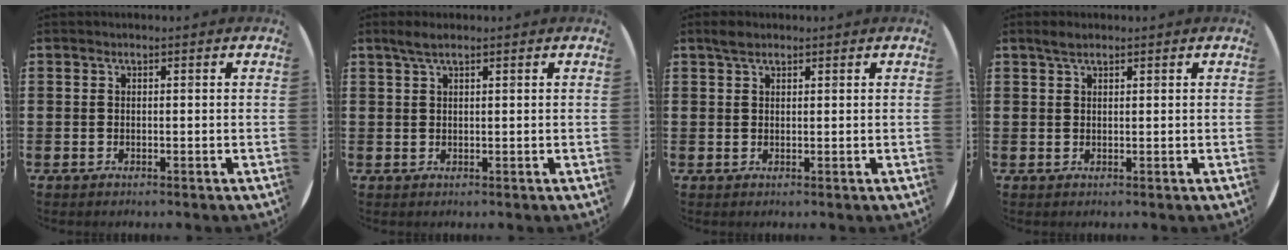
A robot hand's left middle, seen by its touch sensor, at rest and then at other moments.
{"total": 1.9, "force": [1.4, 0.2, 1.2], "torque": [-0.026, 0.004, 0.024]}
{"total": 1.7, "force": [1.4, 0.7, 0.7], "torque": [-0.008, 0.002, 0.024]}
{"total": 1.6, "force": [1.3, 0.5, 0.9], "torque": [-0.012, 0.000, 0.021]}